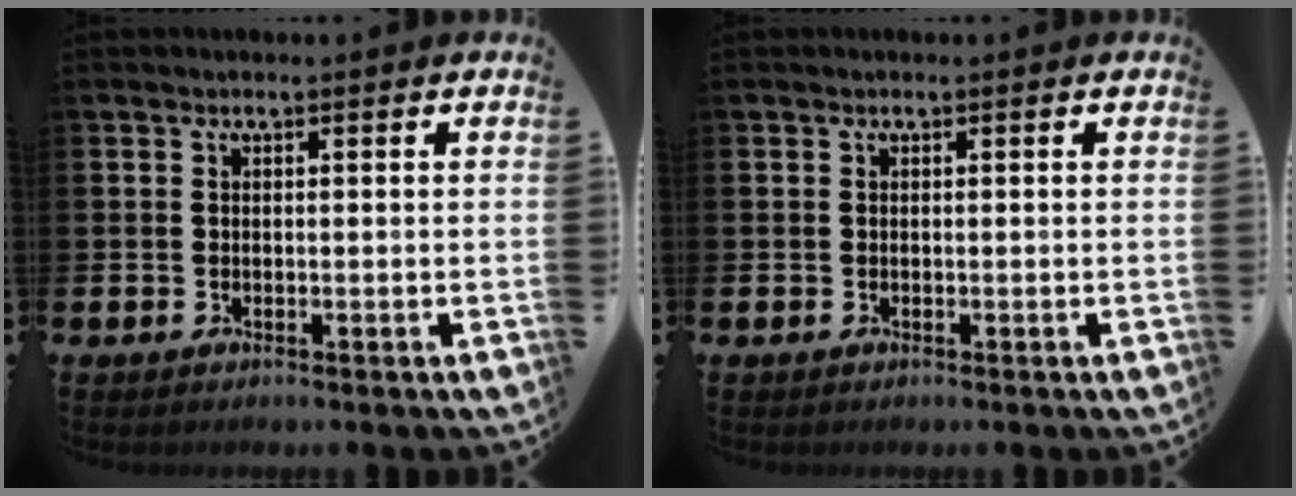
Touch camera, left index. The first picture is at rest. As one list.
[{"total": 0.0}]